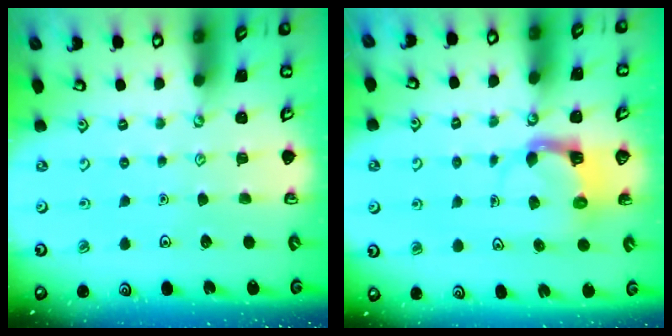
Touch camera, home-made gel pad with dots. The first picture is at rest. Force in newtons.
{"total": 4.6, "press": 4.6, "slide": 0.1}